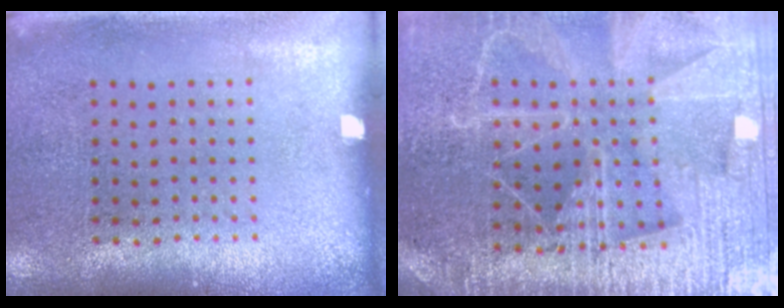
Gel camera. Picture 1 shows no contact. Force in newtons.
{"total": 4.8, "press": 4.3, "slide": 2.1}